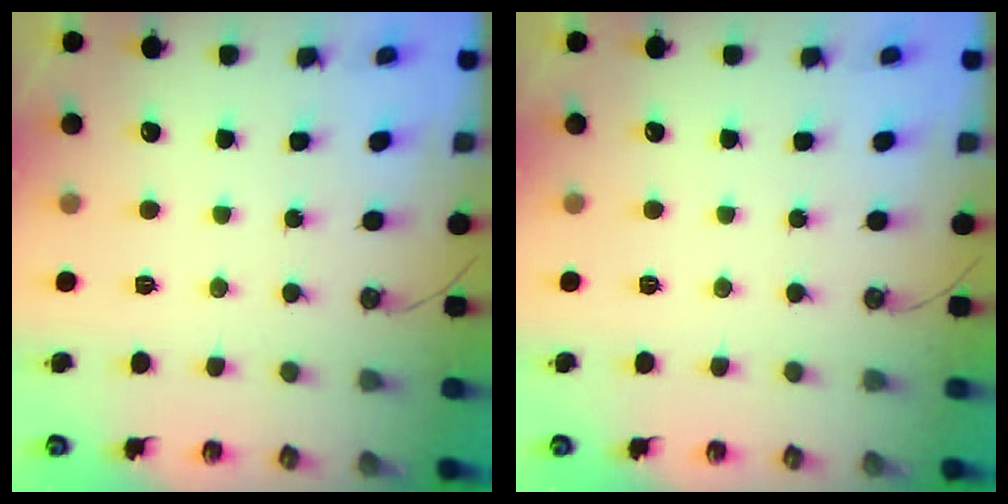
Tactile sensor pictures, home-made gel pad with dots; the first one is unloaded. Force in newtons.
{"total": 0.0}